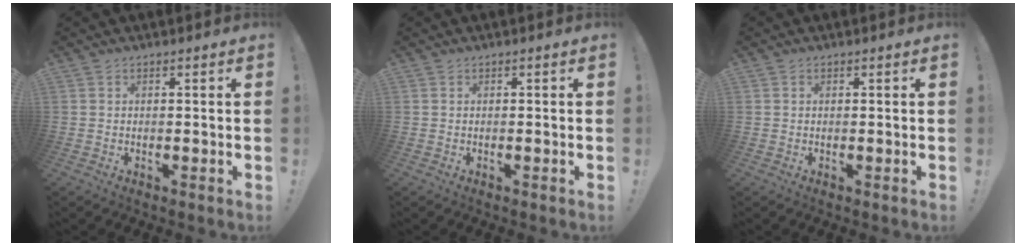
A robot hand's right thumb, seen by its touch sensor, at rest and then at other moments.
{"total": 0.0}
{"total": 0.0}